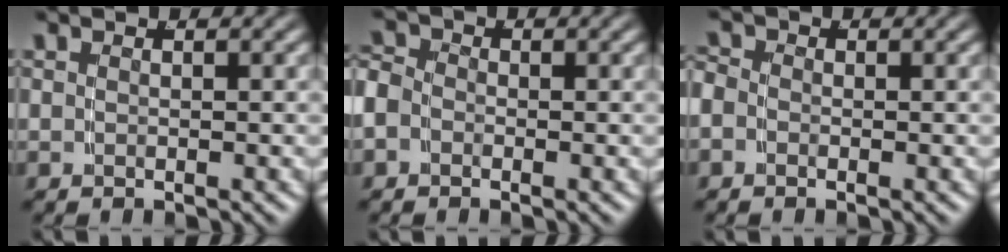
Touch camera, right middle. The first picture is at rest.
{"total": 2.8, "force": [-0.7, 2.4, 1.1], "torque": [-0.034, -0.010, -0.015]}
{"total": 2.0, "force": [-0.5, 1.8, 0.8], "torque": [-0.022, -0.004, -0.015]}